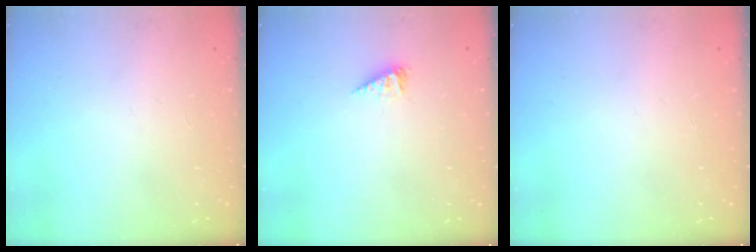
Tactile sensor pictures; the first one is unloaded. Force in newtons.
{"total": 2.5, "press": 2.5, "slide": 0.3}
{"total": 0.0}